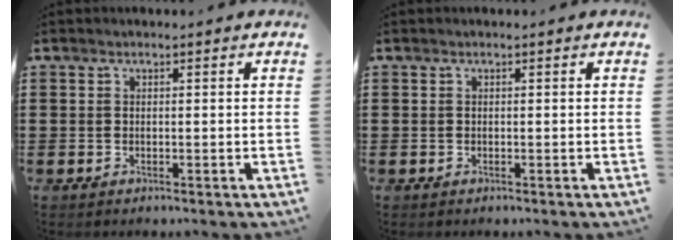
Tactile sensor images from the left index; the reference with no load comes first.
{"total": 0.0}